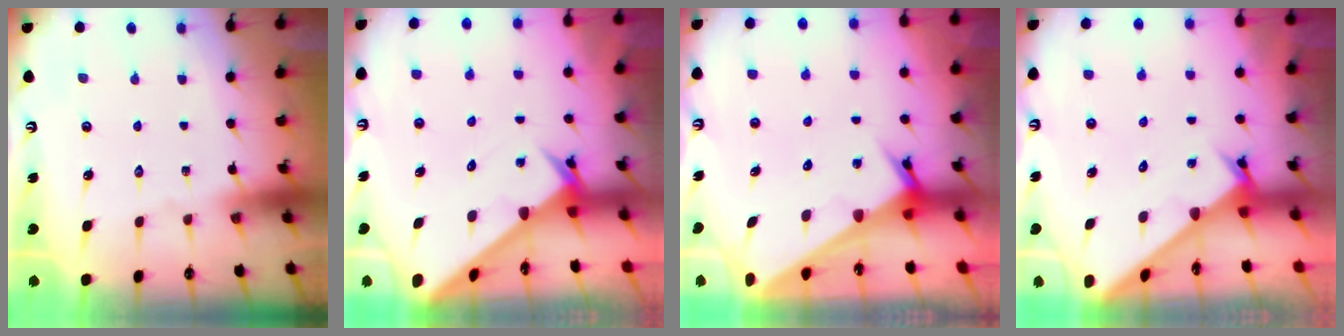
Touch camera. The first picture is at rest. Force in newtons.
{"total": 2.7, "press": 2.7, "slide": 0.2}
{"total": 3.6, "press": 3.5, "slide": 0.2}
{"total": 2.4, "press": 2.4, "slide": 0.1}